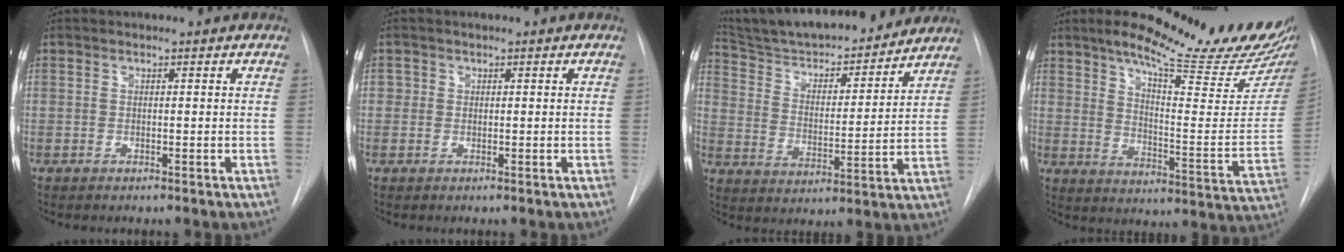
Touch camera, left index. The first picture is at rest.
{"total": 1.1, "force": [0.2, 1.1, 0.1], "torque": [0.011, 0.005, 0.000]}
{"total": 21.2, "force": [19.4, 3.7, 7.7], "torque": [-0.123, -0.004, 0.290]}
{"total": 23.3, "force": [18.7, 2.8, 13.6], "torque": [-0.197, -0.068, 0.244]}